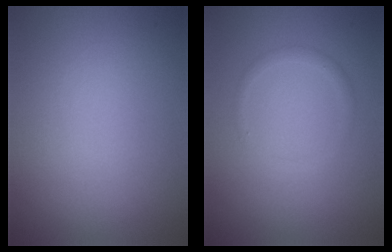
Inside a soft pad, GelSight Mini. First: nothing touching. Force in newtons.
{"total": 0.9, "press": 0.9, "slide": 0.1}